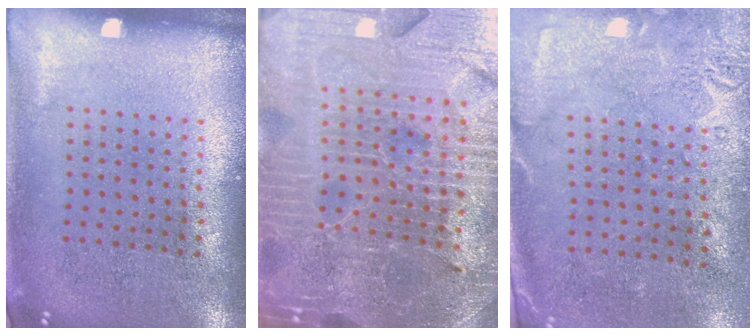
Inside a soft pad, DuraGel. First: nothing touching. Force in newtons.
{"total": 5.0, "press": 4.7, "slide": 1.7}
{"total": 2.7, "press": 2.2, "slide": 1.6}